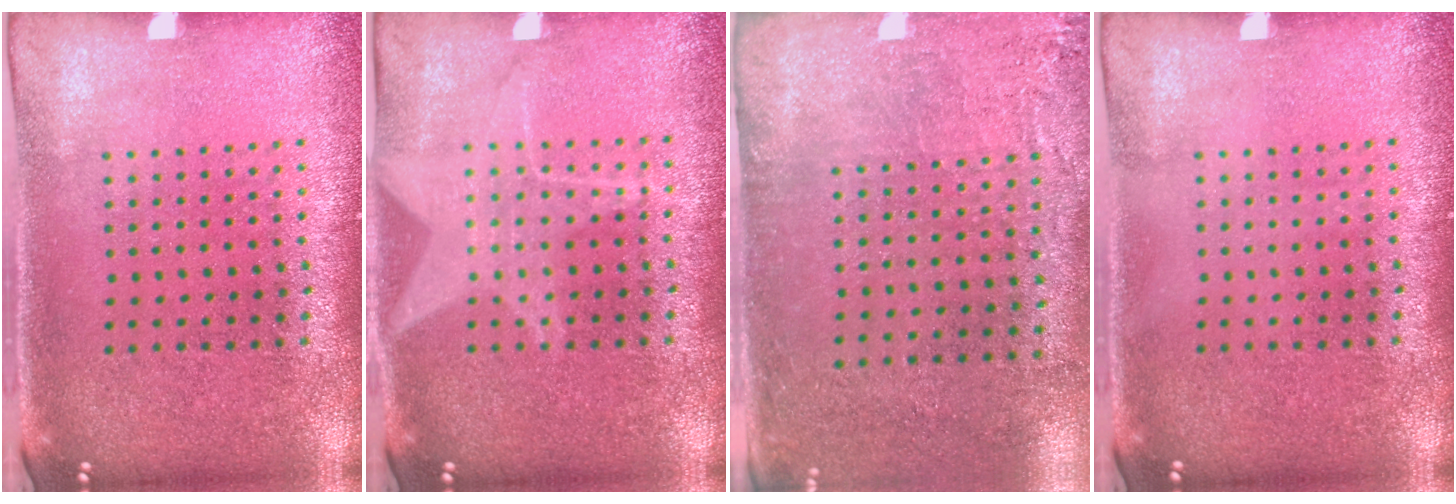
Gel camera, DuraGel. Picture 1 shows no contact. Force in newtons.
{"total": 2.3, "press": 2.3, "slide": 0.3}
{"total": 2.8, "press": 2.3, "slide": 1.6}
{"total": 0.0}